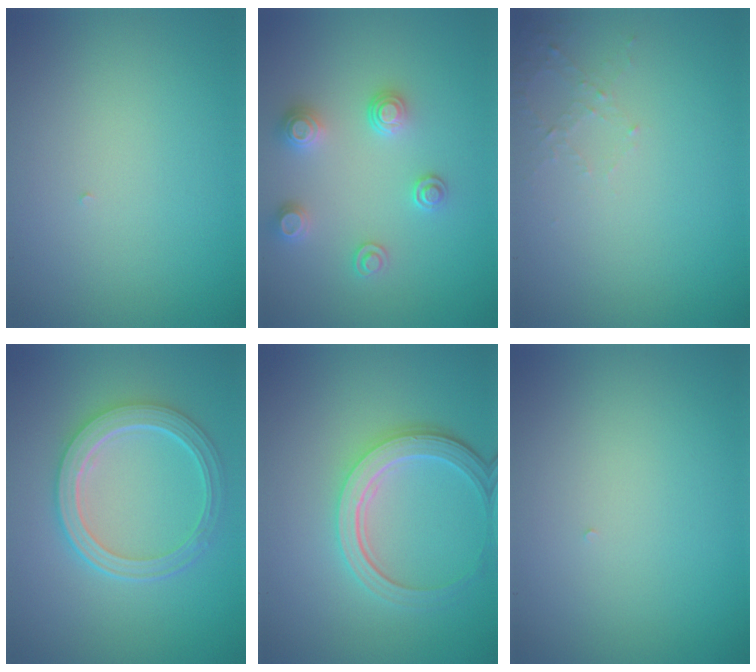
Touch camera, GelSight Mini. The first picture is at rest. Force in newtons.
{"total": 2.6, "press": 2.6, "slide": 0.6}
{"total": 1.3, "press": 1.3, "slide": 0.4}
{"total": 5.3, "press": 4.1, "slide": 3.3}
{"total": 4.7, "press": 3.5, "slide": 3.1}
{"total": 0.0}